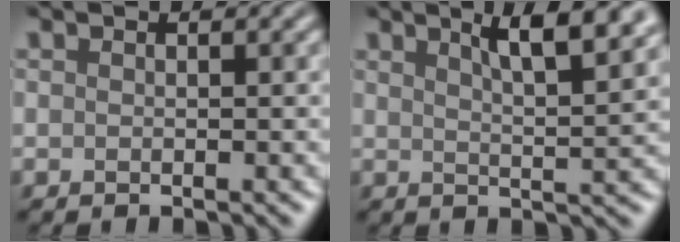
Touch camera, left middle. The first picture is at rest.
{"total": 6.5, "force": [3.8, 1.6, 5.0], "torque": [-0.048, 0.019, 0.046]}